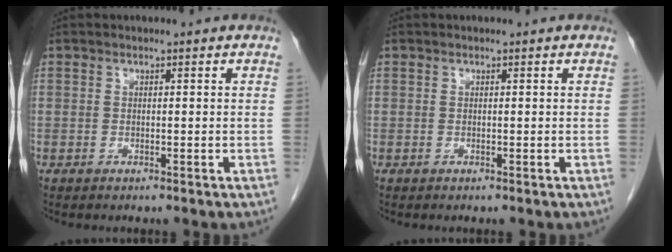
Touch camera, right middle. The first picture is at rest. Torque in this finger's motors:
{"motor_torque": [0.00, 0.00, 0.00, 0.00]}